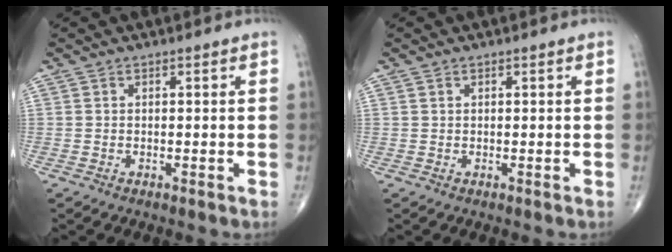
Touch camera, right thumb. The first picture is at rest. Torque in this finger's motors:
{"motor_torque": [-0.40, 0.20, -0.20, 0.09, -0.06]}